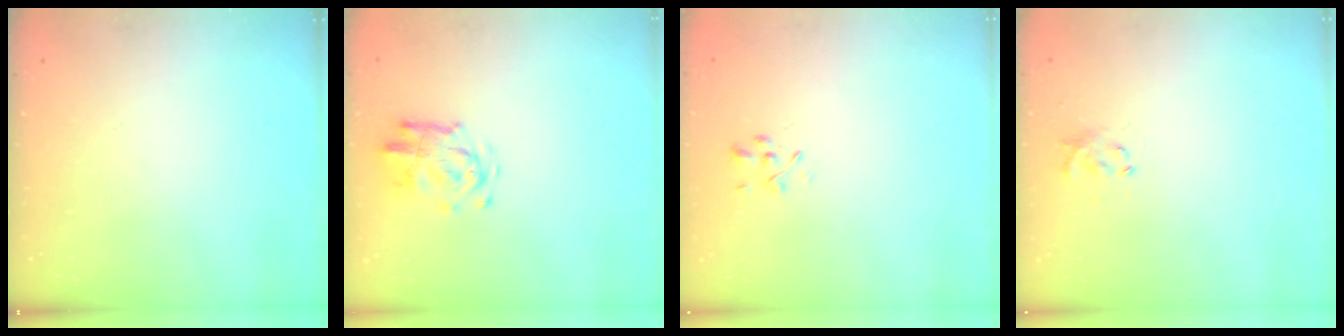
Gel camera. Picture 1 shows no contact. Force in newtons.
{"total": 4.3, "press": 4.3, "slide": 0.3}
{"total": 1.3, "press": 1.2, "slide": 0.5}
{"total": 2.9, "press": 2.8, "slide": 0.9}